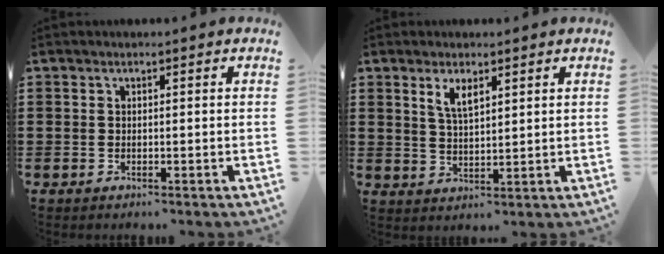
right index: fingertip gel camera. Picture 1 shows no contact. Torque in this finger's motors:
{"motor_torque": [0.04, 0.03, 0.26, 0.07]}